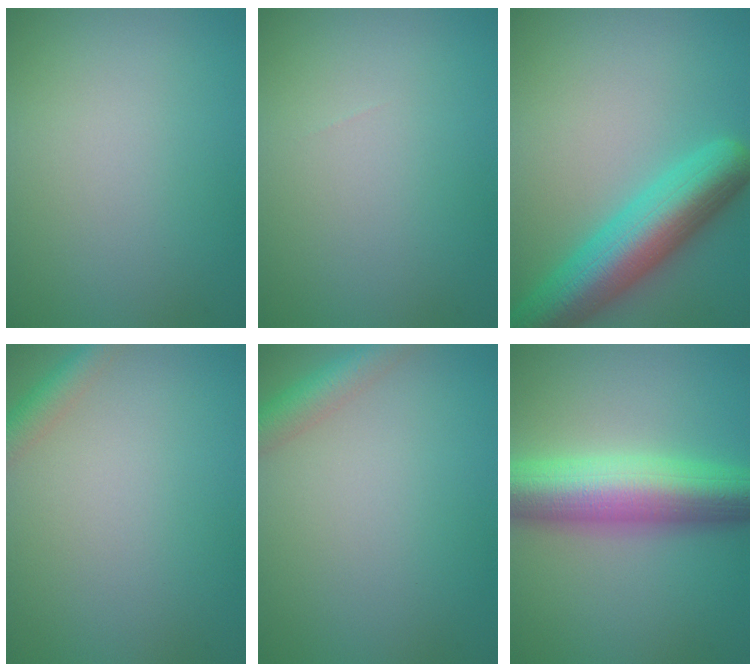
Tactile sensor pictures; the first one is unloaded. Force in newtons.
{"total": 0.0}
{"total": 8.5, "press": 8.5, "slide": 0.5}
{"total": 2.3, "press": 2.3, "slide": 0.1}
{"total": 3.0, "press": 3.0, "slide": 0.1}
{"total": 9.9, "press": 9.9, "slide": 0.2}